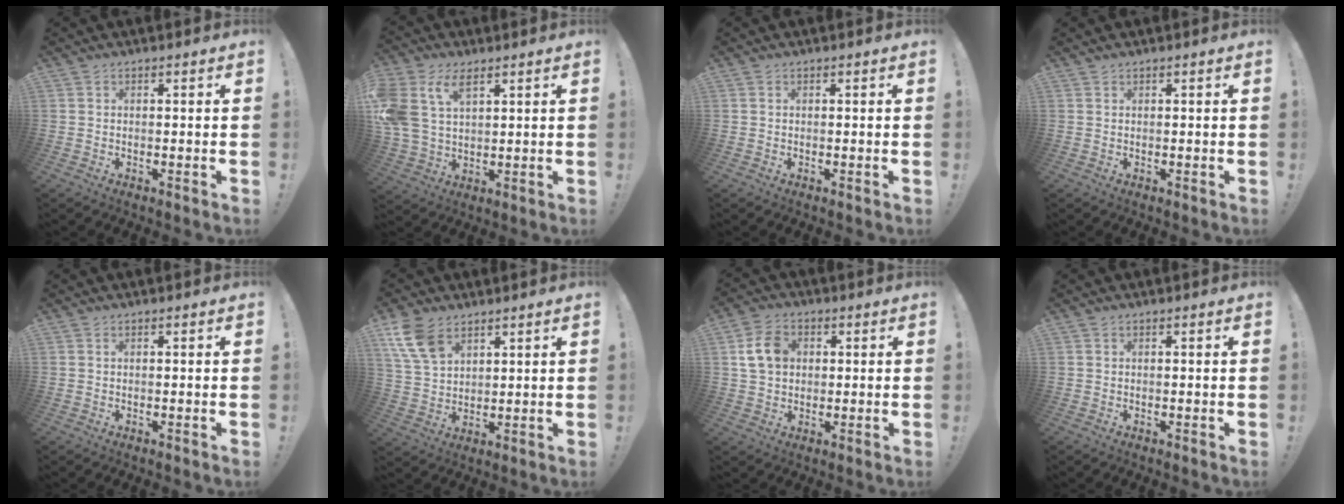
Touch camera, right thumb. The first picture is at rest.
{"total": 12.2, "force": [5.9, 7.7, 7.4], "torque": [-0.158, -0.019, 0.116]}
{"total": 0.0}
{"total": 0.6, "force": [0.6, 0.1, 0.0], "torque": [0.009, -0.004, 0.010]}
{"total": 0.0}
{"total": 10.7, "force": [6.5, 6.2, 5.8], "torque": [-0.110, -0.025, 0.128]}
{"total": 9.3, "force": [2.2, 7.1, 5.7], "torque": [-0.094, 0.012, 0.046]}
{"total": 0.0}